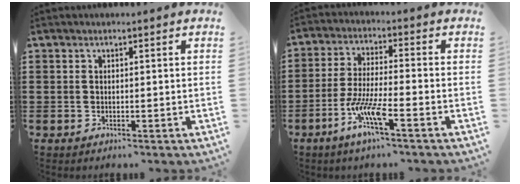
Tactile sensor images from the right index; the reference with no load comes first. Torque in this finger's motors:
{"motor_torque": [1.59, 0.55, 0.70, 0.13]}